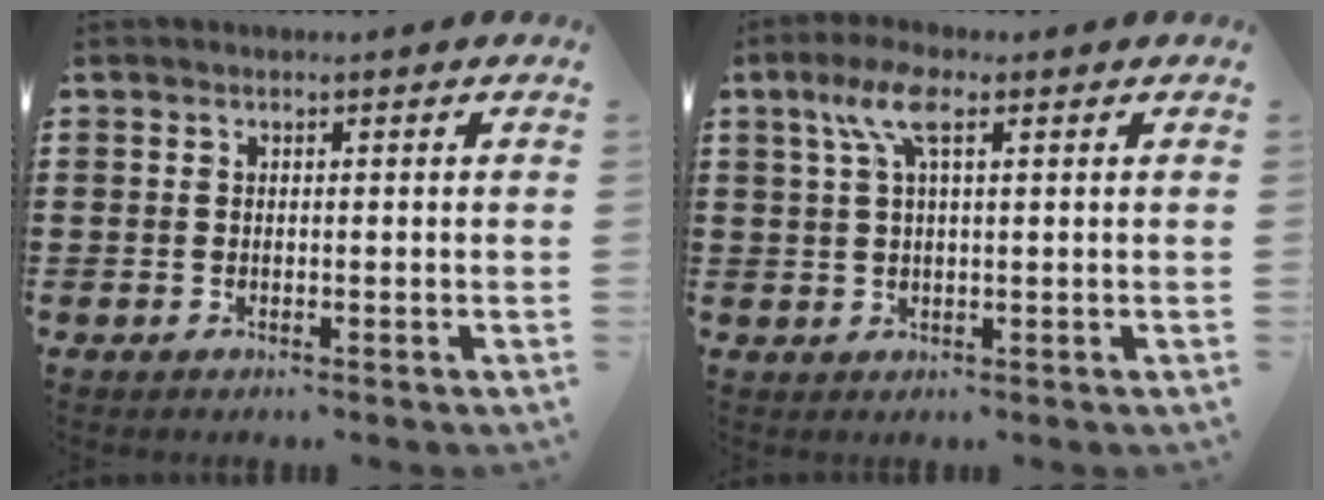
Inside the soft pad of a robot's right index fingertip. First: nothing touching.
{"total": 5.6, "force": [2.4, 1.6, 4.8], "torque": [-0.105, 0.009, 0.040]}